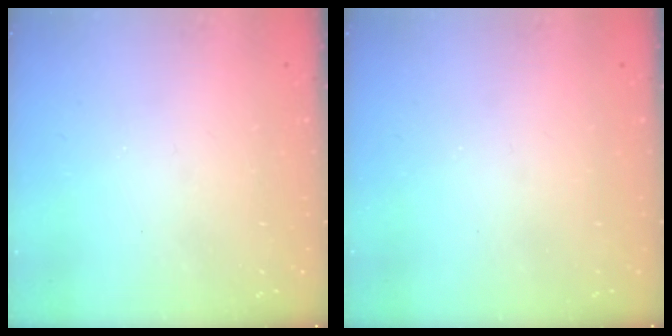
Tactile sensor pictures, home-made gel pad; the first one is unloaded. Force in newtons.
{"total": 0.0}